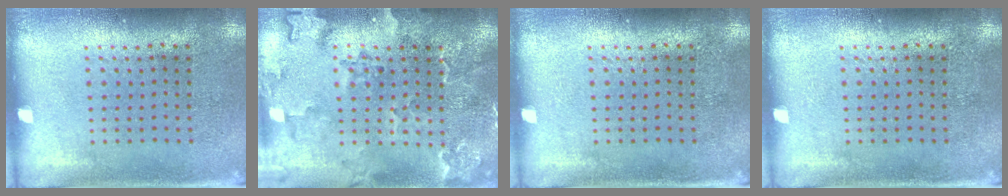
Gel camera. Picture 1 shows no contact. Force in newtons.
{"total": 2.3, "press": 2.1, "slide": 0.8}
{"total": 0.0}
{"total": 0.0}